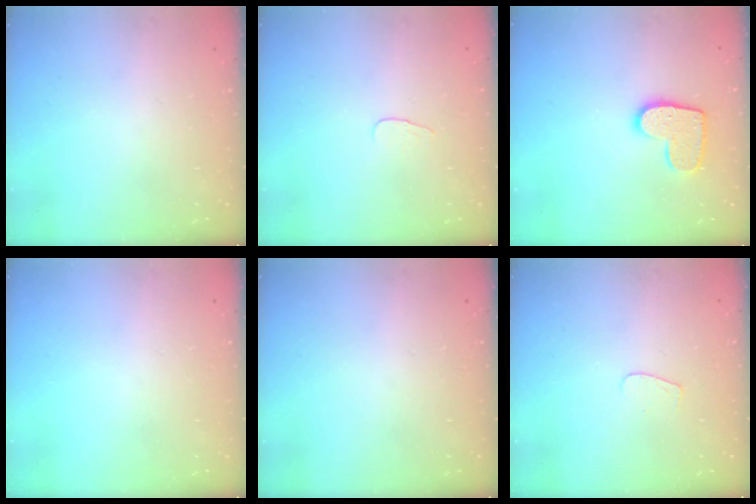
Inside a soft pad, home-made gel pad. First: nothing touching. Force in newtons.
{"total": 2.8, "press": 2.8, "slide": 0.3}
{"total": 11.2, "press": 11.2, "slide": 0.6}
{"total": 0.0}
{"total": 0.0}
{"total": 3.5, "press": 3.5, "slide": 0.3}